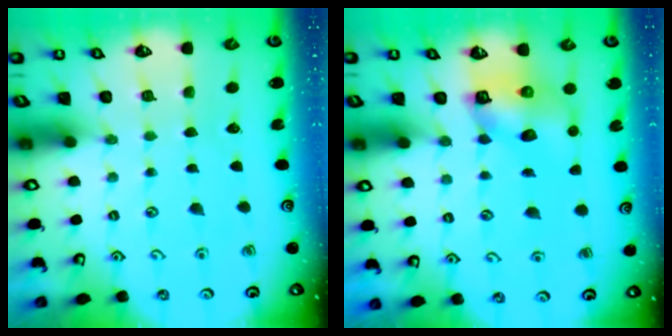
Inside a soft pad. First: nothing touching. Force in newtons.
{"total": 7.3, "press": 7.3, "slide": 1.0}